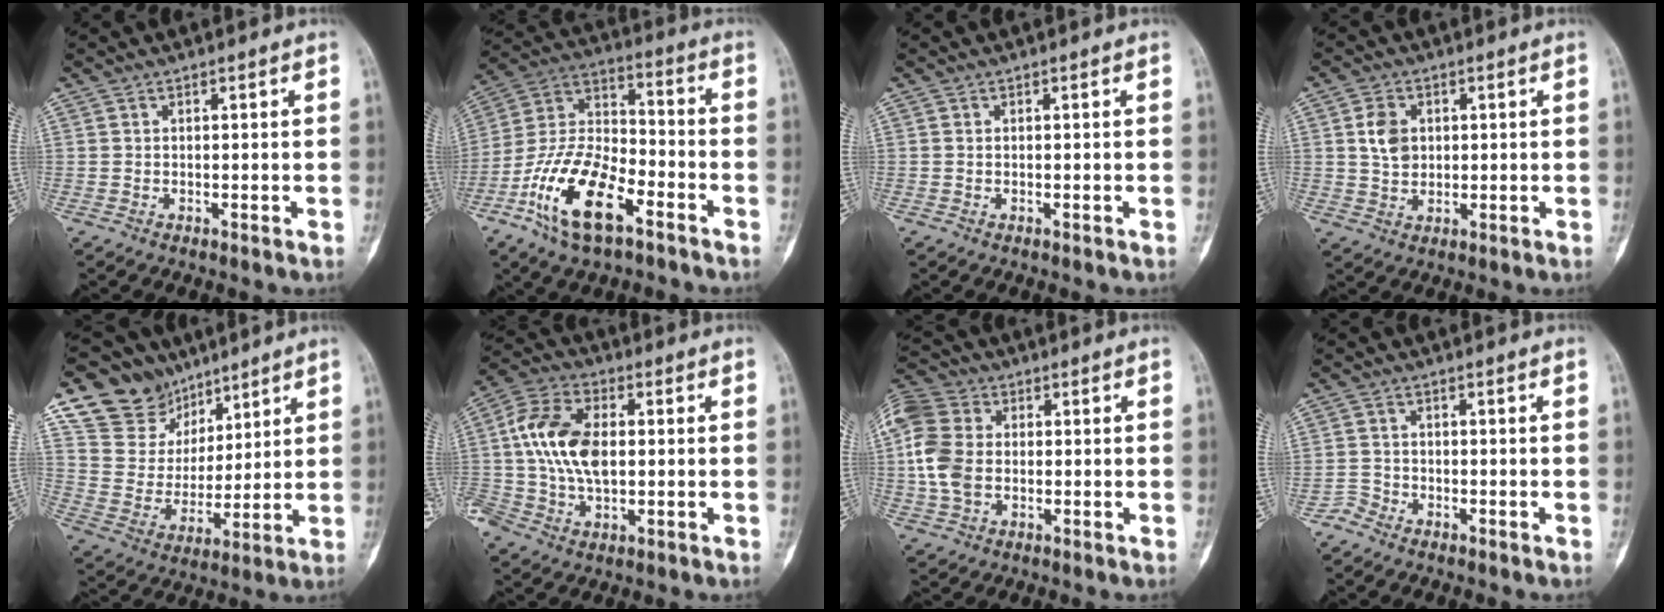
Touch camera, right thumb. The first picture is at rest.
{"total": 18.4, "force": [-9.4, 8.3, 13.5], "torque": [-0.257, 0.055, -0.178]}
{"total": 0.0}
{"total": 5.3, "force": [1.1, 4.0, 3.3], "torque": [-0.045, -0.008, 0.021]}
{"total": 15.6, "force": [10.4, 11.2, 3.0], "torque": [-0.013, -0.044, 0.201]}
{"total": 13.5, "force": [0.5, 8.2, 10.7], "torque": [-0.207, 0.021, 0.006]}
{"total": 11.0, "force": [0.0, 8.1, 7.6], "torque": [-0.162, 0.015, -0.008]}
{"total": 5.7, "force": [-4.6, 3.3, -0.2], "torque": [0.026, 0.033, -0.104]}